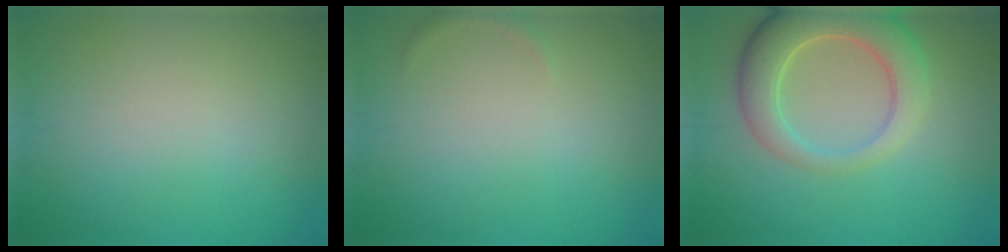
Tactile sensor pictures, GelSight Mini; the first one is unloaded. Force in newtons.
{"total": 0.5, "press": 0.5, "slide": 0.1}
{"total": 6.4, "press": 6.3, "slide": 0.9}